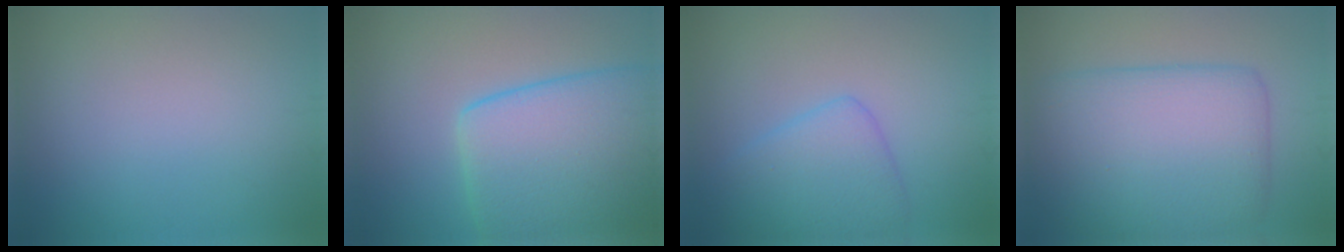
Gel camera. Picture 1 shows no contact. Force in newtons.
{"total": 10.4, "press": 10.4, "slide": 0.4}
{"total": 4.5, "press": 4.5, "slide": 0.2}
{"total": 10.2, "press": 10.2, "slide": 0.1}